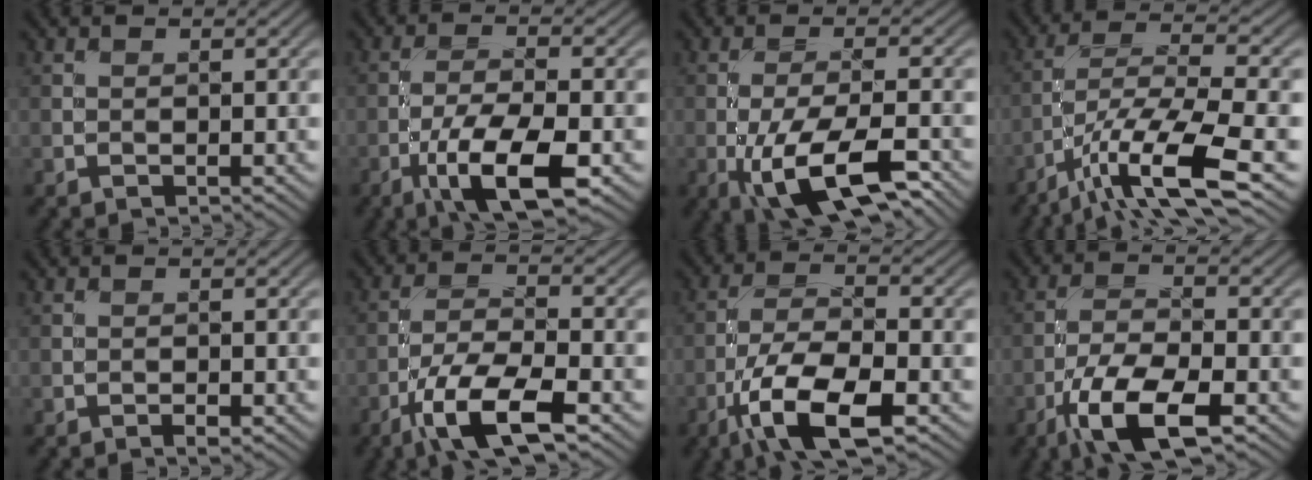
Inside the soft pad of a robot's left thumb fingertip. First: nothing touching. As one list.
[{"total": 10.1, "force": [-4.8, 3.2, 8.3], "torque": [-0.151, -0.002, -0.092]}, {"total": 11.1, "force": [-4.9, 3.5, 9.3], "torque": [-0.171, -0.006, -0.086]}, {"total": 12.2, "force": [-6.6, 3.2, 9.8], "torque": [-0.189, -0.006, -0.123]}, {"total": 0.9, "force": [-0.5, 0.3, 0.7], "torque": [-0.009, 0.001, -0.010]}, {"total": 10.0, "force": [-5.6, 2.9, 7.8], "torque": [-0.145, -0.002, -0.114]}, {"total": 10.9, "force": [-5.4, 3.9, 8.6], "torque": [-0.169, -0.008, -0.111]}, {"total": 10.2, "force": [-5.5, 3.5, 7.8], "torque": [-0.153, -0.006, -0.112]}]